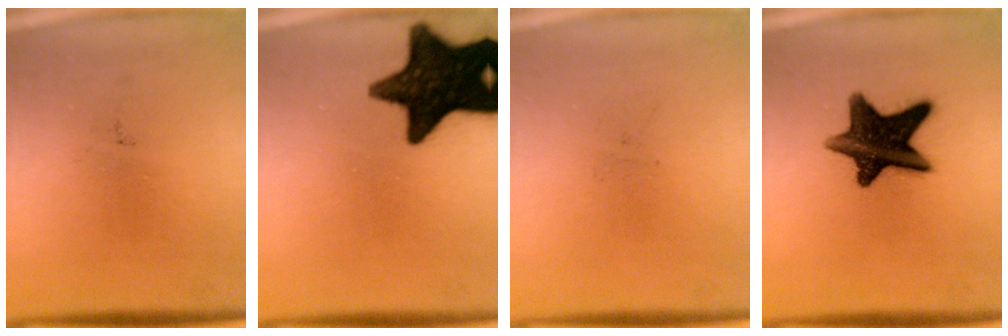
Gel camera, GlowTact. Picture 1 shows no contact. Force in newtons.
{"total": 17.6}
{"total": 0.0}
{"total": 14.3}